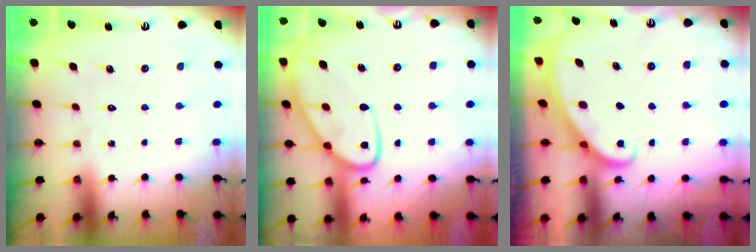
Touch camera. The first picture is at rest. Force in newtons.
{"total": 13.7, "press": 13.6, "slide": 1.3}
{"total": 1.9, "press": 1.9, "slide": 0.0}